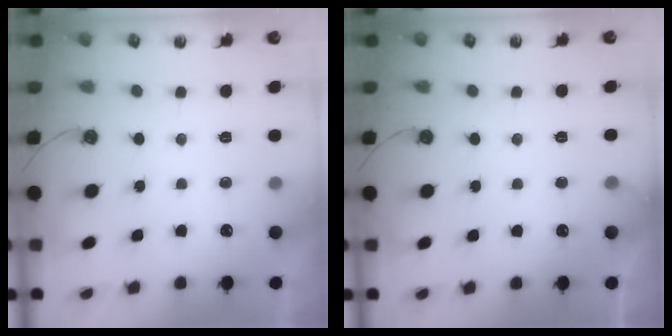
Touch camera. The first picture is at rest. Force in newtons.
{"total": 4.5, "press": 4.5, "slide": 0.3}